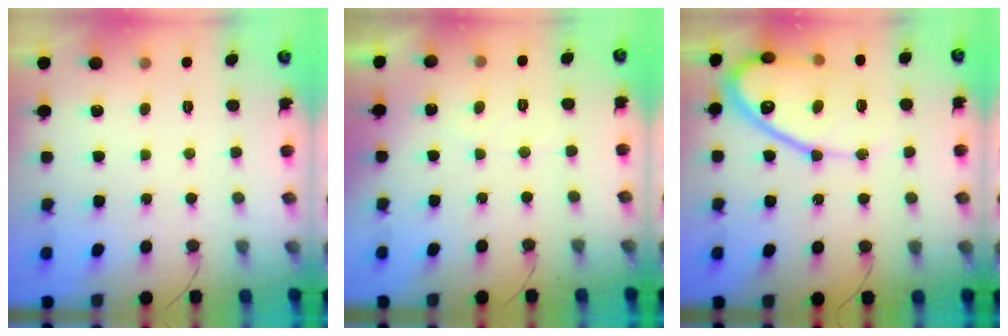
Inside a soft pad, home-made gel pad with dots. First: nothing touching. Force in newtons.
{"total": 2.3, "press": 2.3, "slide": 0.1}
{"total": 14.6, "press": 14.5, "slide": 1.5}